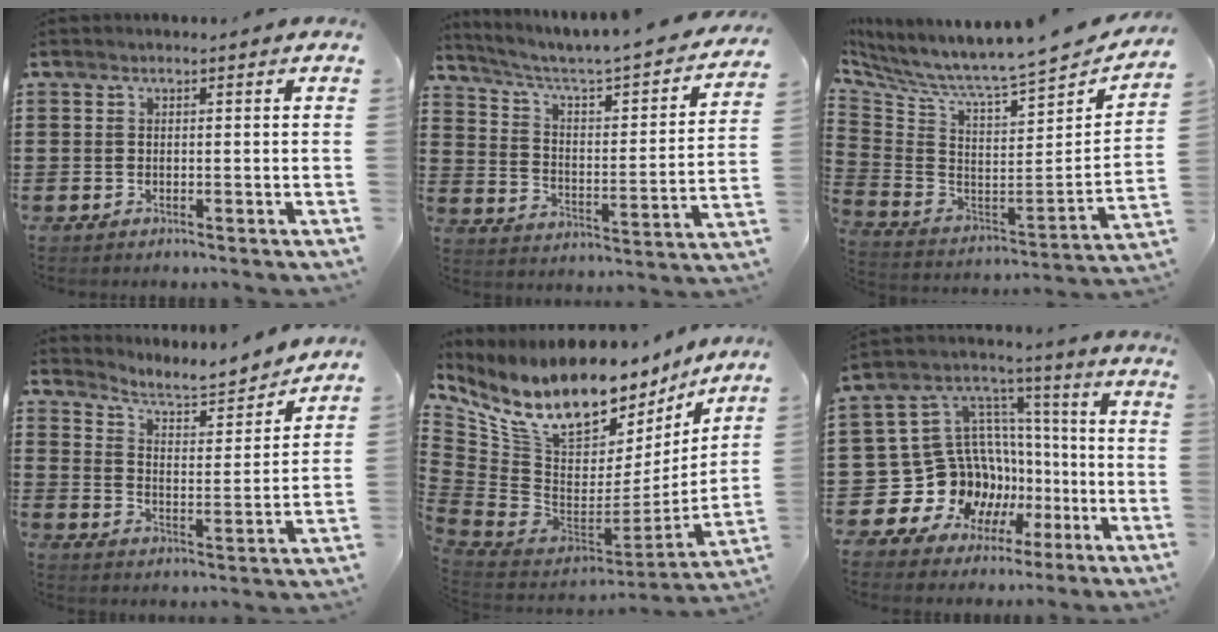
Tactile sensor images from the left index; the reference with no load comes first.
{"total": 3.3, "force": [2.4, 0.7, 2.1], "torque": [-0.059, -0.035, 0.027]}
{"total": 6.2, "force": [5.3, -0.2, 3.2], "torque": [-0.088, -0.063, 0.074]}
{"total": 4.5, "force": [4.2, 0.6, 1.5], "torque": [-0.046, -0.034, 0.062]}
{"total": 14.0, "force": [10.5, 6.1, 6.8], "torque": [-0.161, -0.086, 0.187]}
{"total": 15.8, "force": [-4.1, 14.3, 5.4], "torque": [-0.162, -0.022, -0.032]}